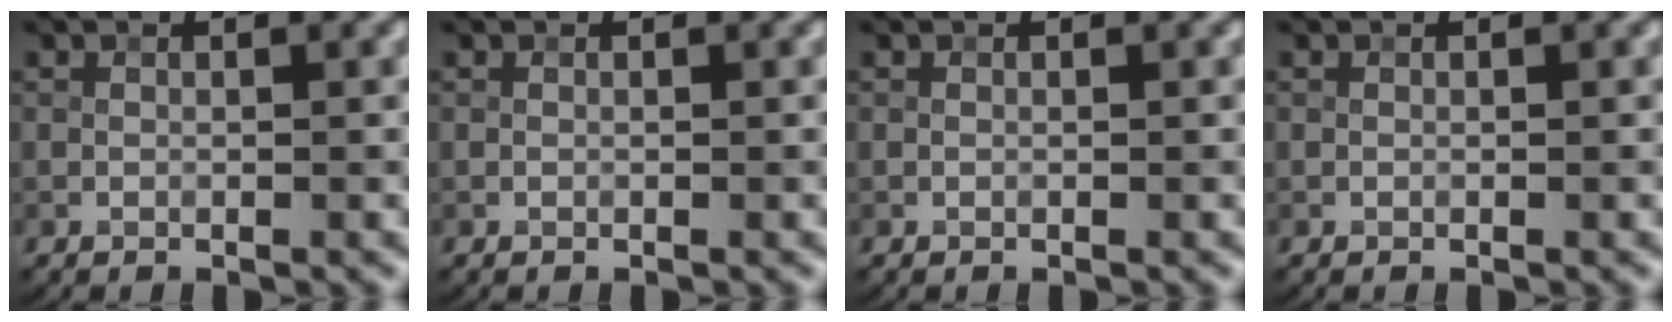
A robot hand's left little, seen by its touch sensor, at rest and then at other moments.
{"total": 0.0}
{"total": 0.0}
{"total": 0.0}